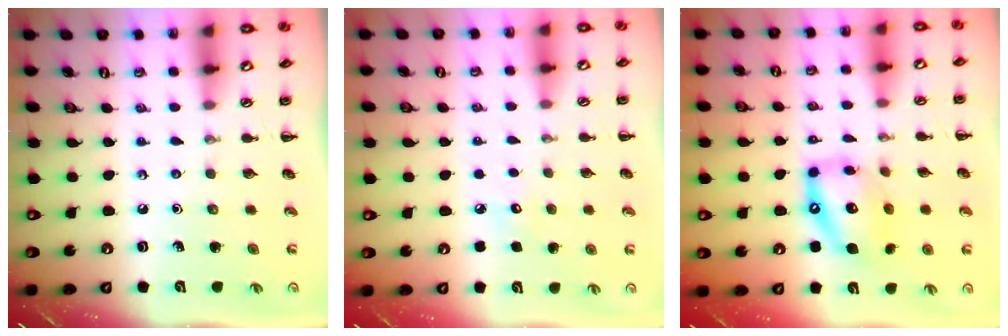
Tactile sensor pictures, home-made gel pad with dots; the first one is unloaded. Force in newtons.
{"total": 4.5, "press": 4.3, "slide": 1.3}
{"total": 12.2, "press": 11.9, "slide": 2.5}